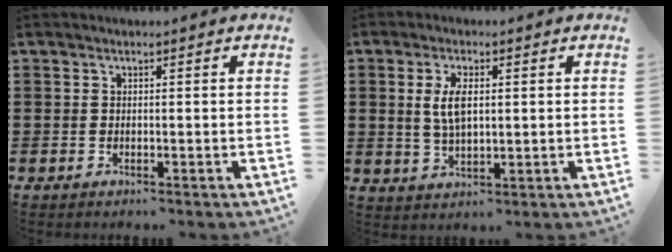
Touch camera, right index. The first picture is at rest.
{"total": 5.2, "force": [0.9, 2.3, 4.6], "torque": [-0.101, 0.007, 0.011]}